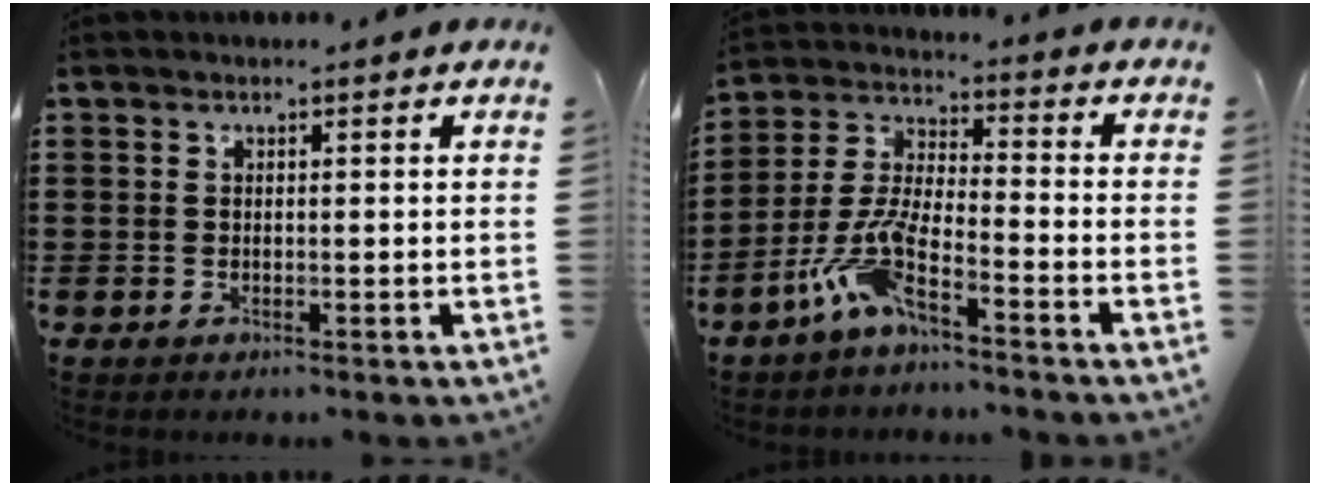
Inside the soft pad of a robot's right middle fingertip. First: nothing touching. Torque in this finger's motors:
{"motor_torque": [2.14, 0.00, 0.29, 0.21]}